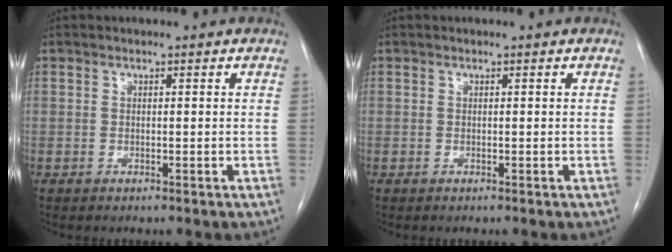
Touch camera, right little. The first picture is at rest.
{"total": 0.0}